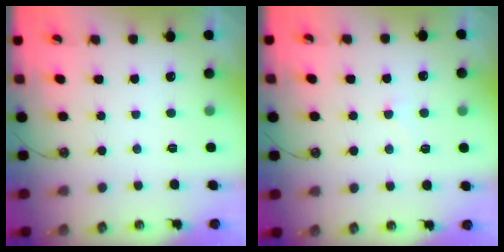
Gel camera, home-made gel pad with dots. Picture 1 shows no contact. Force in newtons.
{"total": 4.5, "press": 4.4, "slide": 0.8}